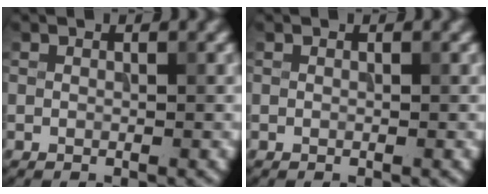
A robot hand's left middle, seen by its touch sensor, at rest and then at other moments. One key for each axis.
{"total": 0.0}